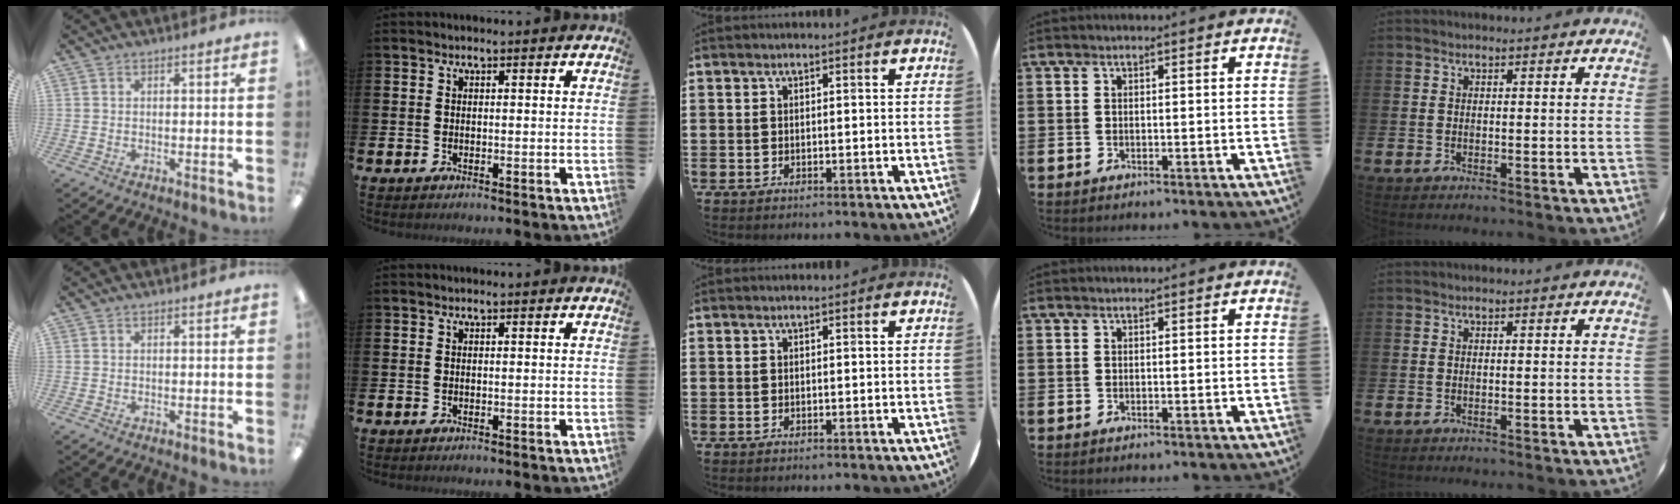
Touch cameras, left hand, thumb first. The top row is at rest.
{}